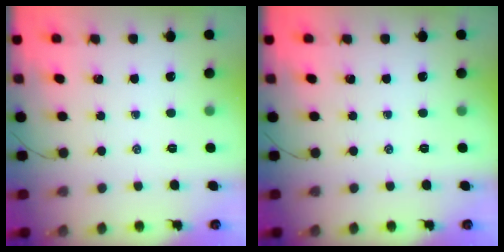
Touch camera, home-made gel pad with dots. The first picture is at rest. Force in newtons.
{"total": 0.0}